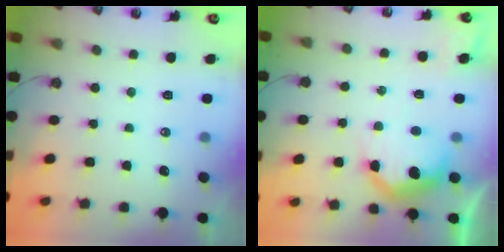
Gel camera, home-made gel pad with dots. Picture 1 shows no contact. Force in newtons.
{"total": 15.7, "press": 15.6, "slide": 1.3}